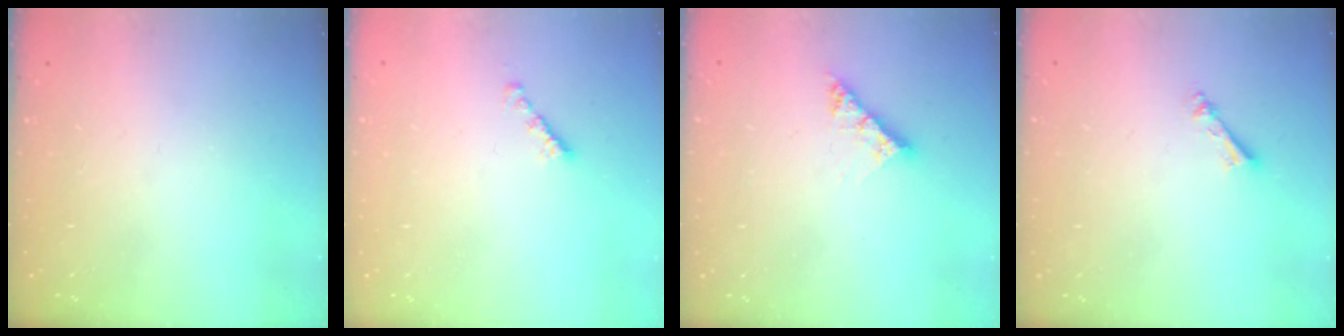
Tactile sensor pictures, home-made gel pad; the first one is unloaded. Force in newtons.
{"total": 2.1, "press": 2.1, "slide": 0.3}
{"total": 6.8, "press": 6.8, "slide": 0.8}
{"total": 2.4, "press": 2.4, "slide": 0.4}